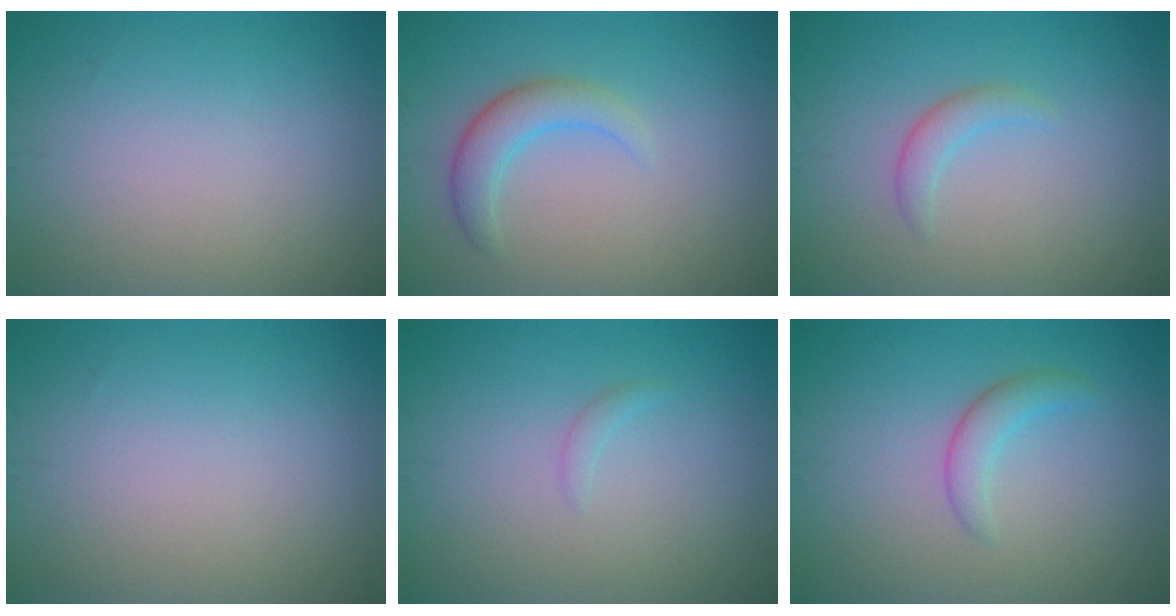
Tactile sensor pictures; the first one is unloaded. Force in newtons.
{"total": 2.8, "press": 2.8, "slide": 0.1}
{"total": 1.5, "press": 1.5, "slide": 0.1}
{"total": 0.0}
{"total": 0.7, "press": 0.7, "slide": 0.1}
{"total": 1.9, "press": 1.9, "slide": 0.1}